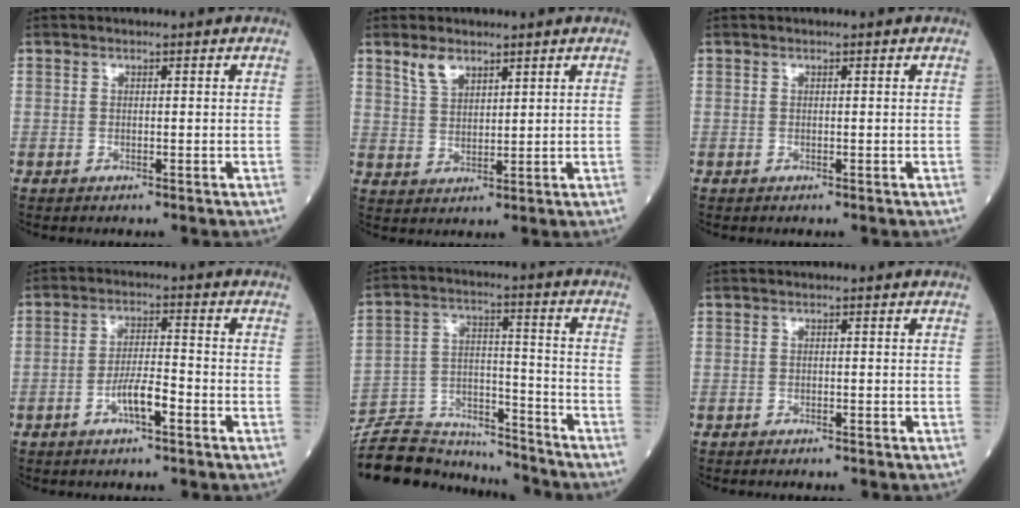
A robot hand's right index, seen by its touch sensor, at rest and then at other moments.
{"total": 3.8, "force": [2.8, 1.8, 1.9], "torque": [-0.043, 0.003, 0.060]}
{"total": 0.0}
{"total": 4.7, "force": [-2.5, 0.8, 3.9], "torque": [-0.076, 0.008, -0.047]}
{"total": 16.1, "force": [-15.5, 3.6, 2.7], "torque": [-0.051, 0.034, -0.251]}
{"total": 2.5, "force": [-2.3, 0.3, 1.0], "torque": [-0.016, -0.003, -0.026]}